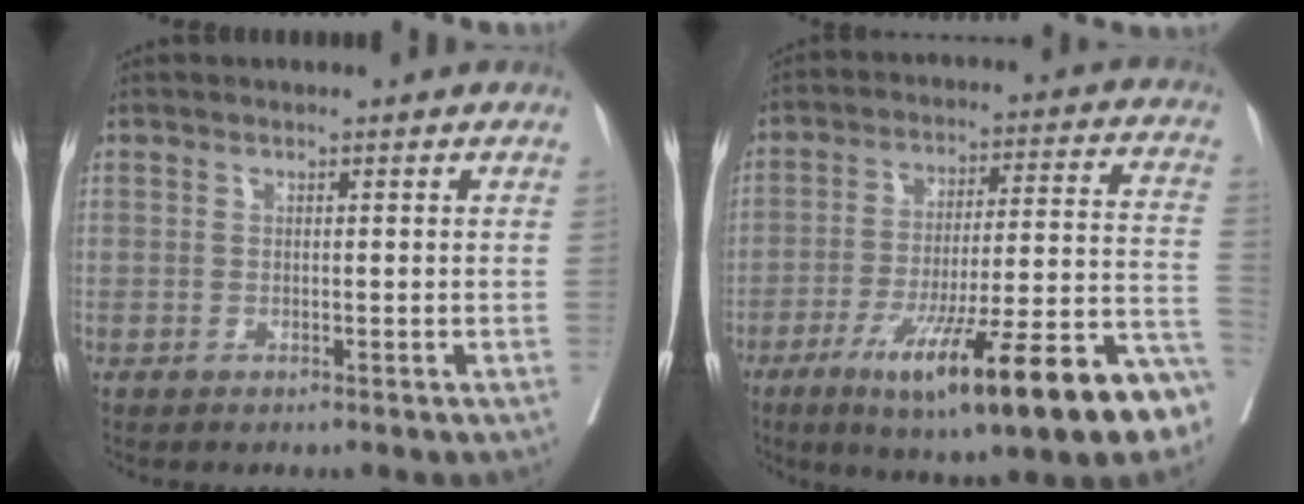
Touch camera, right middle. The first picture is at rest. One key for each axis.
{"total": 23.1, "fx": -13.3, "fy": 2.1, "fz": 18.8, "tx": -0.210, "ty": -0.014, "tz": -0.209}